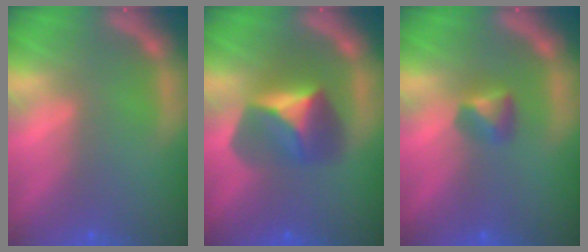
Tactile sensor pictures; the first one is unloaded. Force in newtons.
{"total": 5.4}
{"total": 1.9}